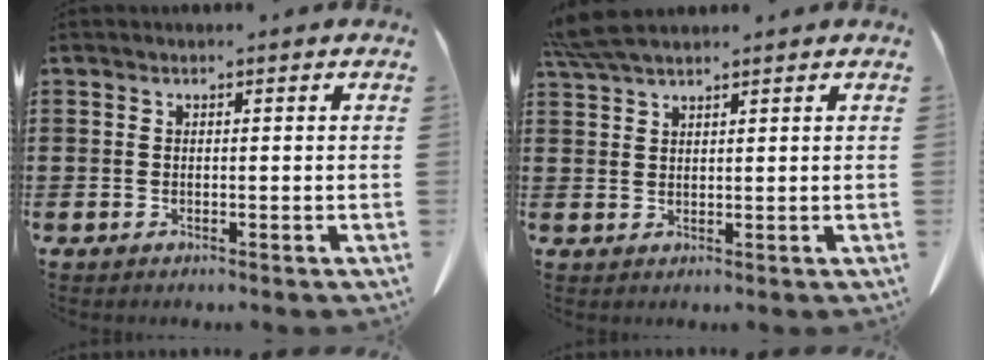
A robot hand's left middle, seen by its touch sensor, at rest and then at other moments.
{"total": 4.5, "force": [3.8, 0.5, 2.3], "torque": [-0.055, -0.002, 0.073]}